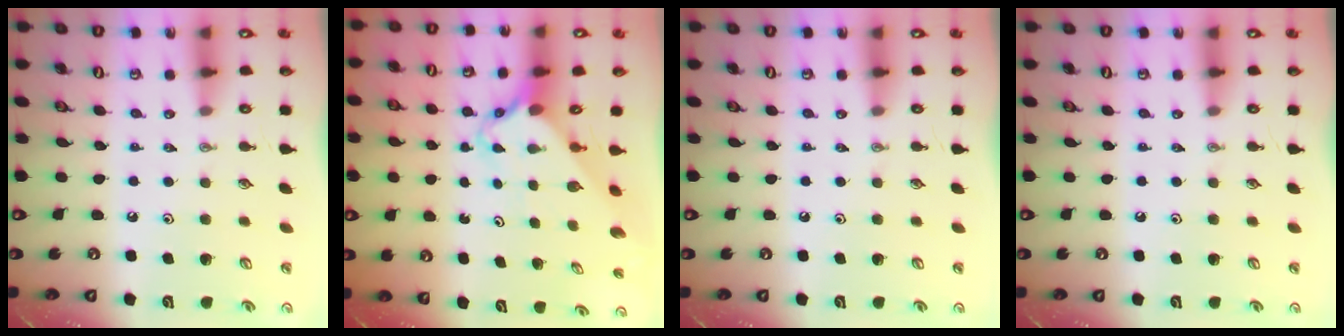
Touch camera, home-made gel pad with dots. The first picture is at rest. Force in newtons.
{"total": 2.8, "press": 2.8, "slide": 0.2}
{"total": 0.0}
{"total": 0.0}